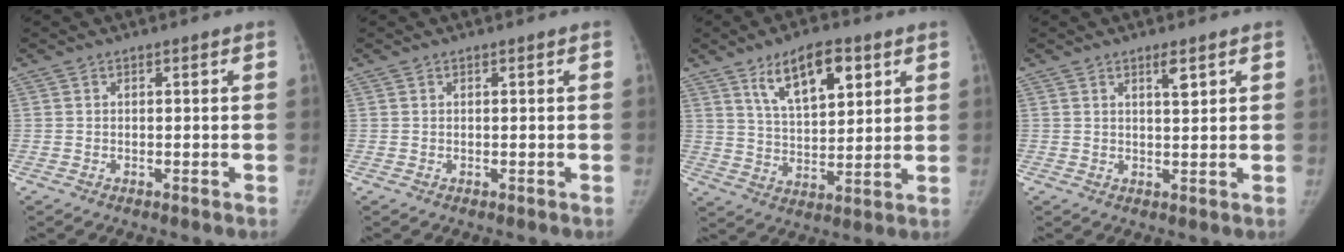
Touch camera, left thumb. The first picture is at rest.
{"total": 0.0}
{"total": 12.2, "force": [6.3, 5.4, 8.9], "torque": [-0.122, -0.029, 0.113]}
{"total": 2.5, "force": [1.5, 0.5, 2.0], "torque": [-0.029, -0.011, 0.026]}